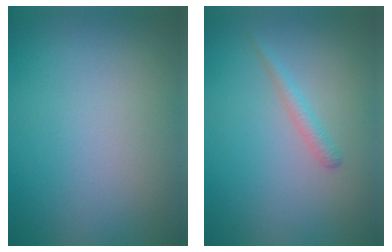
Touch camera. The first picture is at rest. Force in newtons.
{"total": 1.4, "press": 1.4, "slide": 0.0}